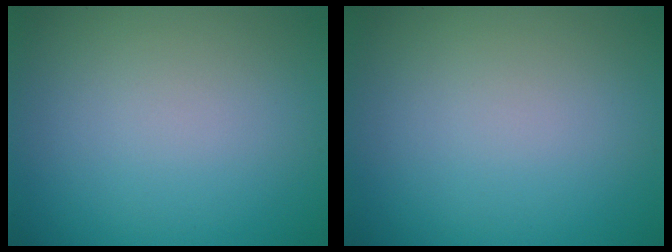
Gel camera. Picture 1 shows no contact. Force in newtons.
{"total": 0.0}